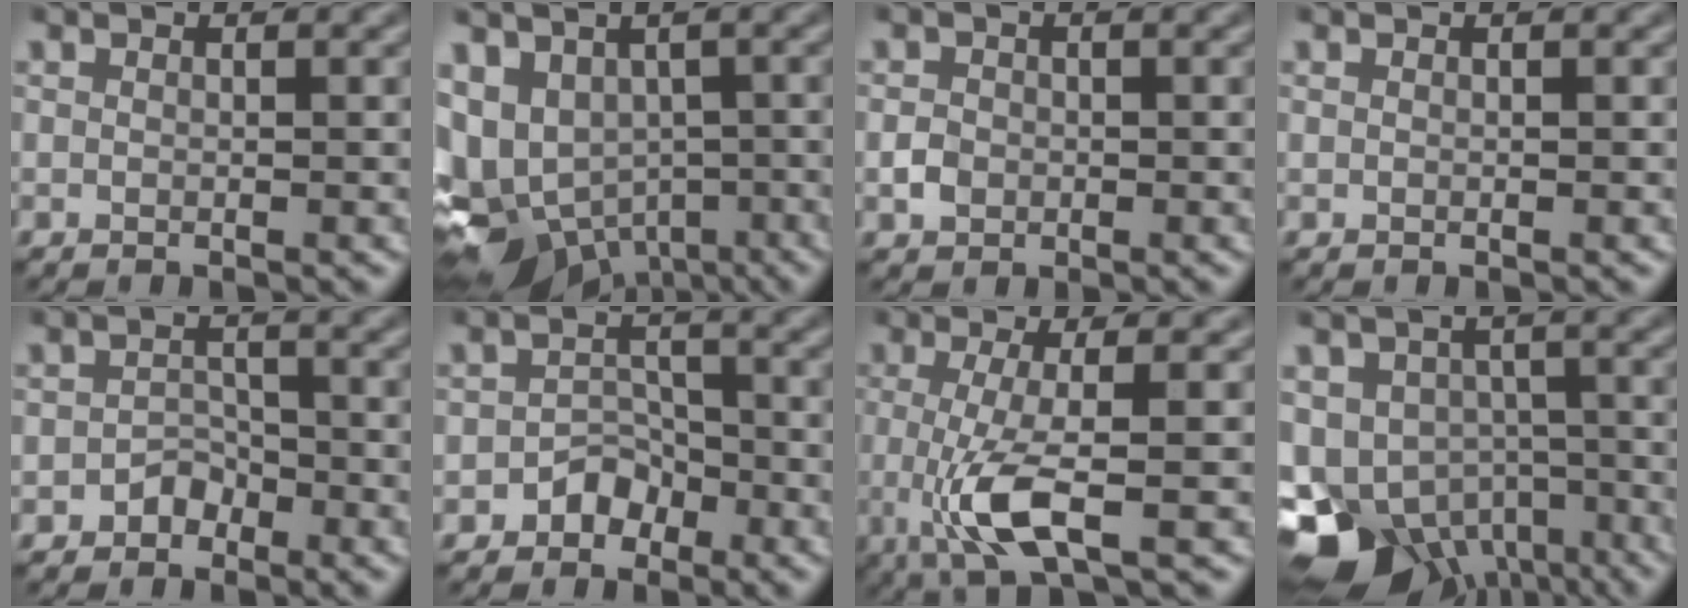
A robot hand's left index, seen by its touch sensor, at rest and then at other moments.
{"total": 8.2, "force": [-3.1, 5.9, 4.7], "torque": [-0.080, -0.021, -0.040]}
{"total": 1.4, "force": [-0.7, 1.1, 0.4], "torque": [-0.006, -0.001, -0.016]}
{"total": 0.0}
{"total": 1.8, "force": [-1.4, 1.1, 0.2], "torque": [0.002, 0.007, -0.025]}
{"total": 2.3, "force": [-1.7, 1.5, 0.4], "torque": [0.002, 0.009, -0.031]}
{"total": 5.0, "force": [-1.3, 1.1, 4.7], "torque": [-0.100, -0.013, -0.027]}
{"total": 12.8, "force": [-8.3, 8.2, 5.3], "torque": [-0.096, -0.032, -0.109]}